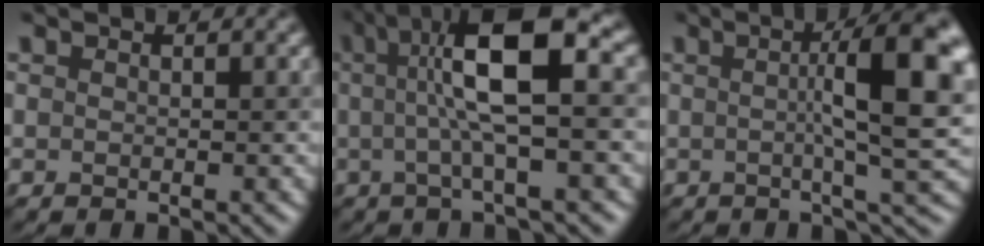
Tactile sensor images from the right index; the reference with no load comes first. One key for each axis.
{"total": 8.8, "fx": 1.4, "fy": 1.9, "fz": 8.4, "tx": -0.130, "ty": 0.021, "tz": 0.017}
{"total": 10.0, "fx": 1.2, "fy": 2.1, "fz": 9.7, "tx": -0.113, "ty": 0.017, "tz": 0.011}